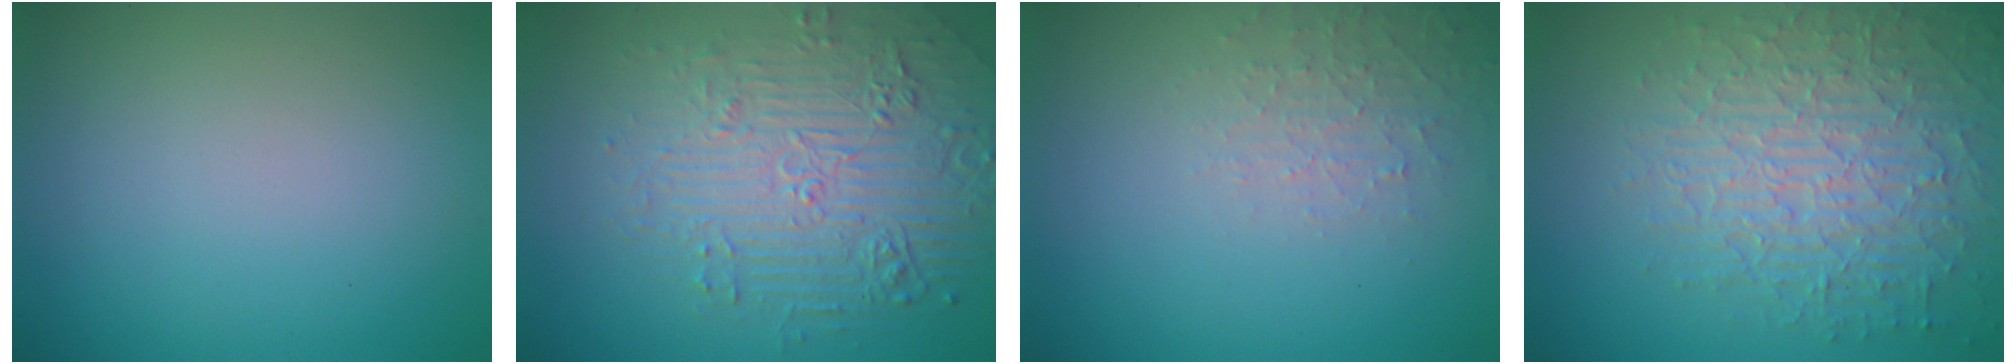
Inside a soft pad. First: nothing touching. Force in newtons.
{"total": 6.7, "press": 5.2, "slide": 4.2}
{"total": 2.1, "press": 2.0, "slide": 0.5}
{"total": 7.3, "press": 5.3, "slide": 4.9}